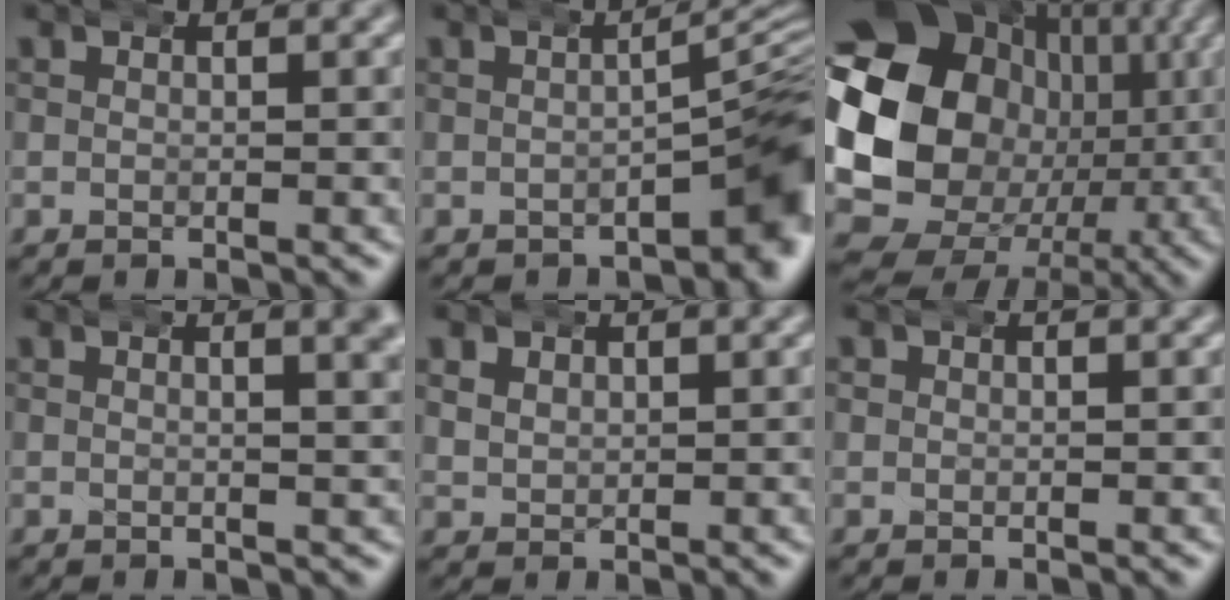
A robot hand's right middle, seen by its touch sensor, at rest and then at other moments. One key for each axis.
{"total": 7.0, "fx": -1.1, "fy": 3.4, "fz": 6.1, "tx": -0.056, "ty": 0.006, "tz": -0.021}
{"total": 23.1, "fx": -1.6, "fy": 18.5, "fz": 13.7, "tx": -0.278, "ty": -0.066, "tz": -0.014}
{"total": 2.9, "fx": 1.5, "fy": 0.6, "fz": 2.4, "tx": -0.027, "ty": 0.010, "tz": 0.019}
{"total": 2.1, "fx": 0.7, "fy": 1.8, "fz": 0.6, "tx": -0.024, "ty": -0.002, "tz": 0.018}
{"total": 0.6, "fx": 0.2, "fy": 0.5, "fz": 0.1, "tx": -0.007, "ty": 0.001, "tz": 0.003}